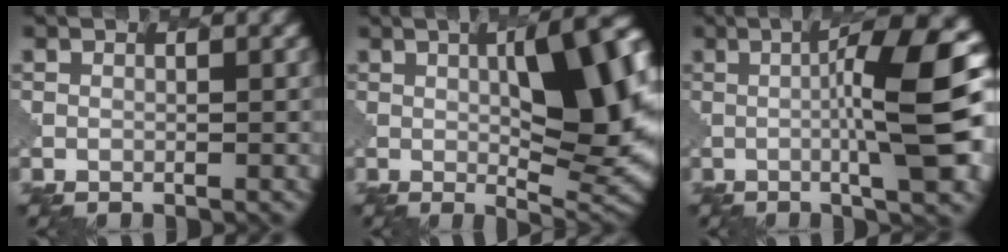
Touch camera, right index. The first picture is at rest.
{"total": 13.8, "force": [1.7, 4.5, 13.0], "torque": [-0.152, 0.004, 0.028]}
{"total": 12.2, "force": [0.2, 2.6, 11.9], "torque": [-0.152, 0.009, 0.004]}